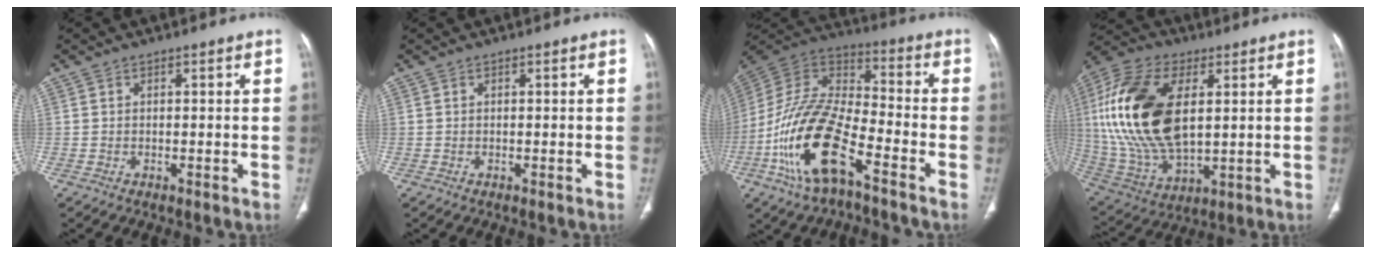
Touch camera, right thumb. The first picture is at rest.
{"total": 0.0}
{"total": 19.6, "force": [-9.1, 7.9, 15.5], "torque": [-0.303, 0.053, -0.176]}
{"total": 24.0, "force": [4.2, 13.0, 19.8], "torque": [-0.412, -0.014, 0.080]}